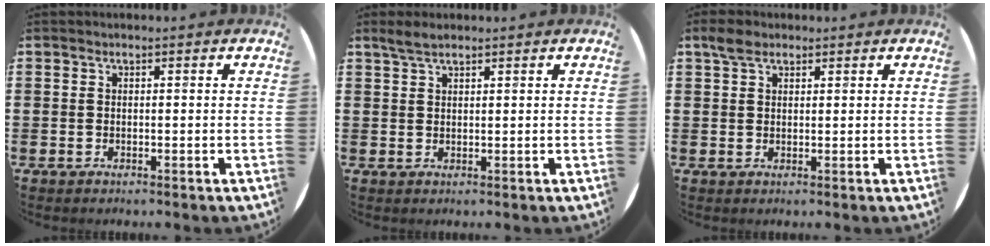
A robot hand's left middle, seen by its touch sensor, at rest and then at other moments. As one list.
[{"total": 2.1, "force": [1.7, 0.5, 1.1], "torque": [-0.025, 0.004, 0.031]}, {"total": 2.3, "force": [1.7, 1.2, 1.0], "torque": [-0.014, 0.003, 0.031]}]